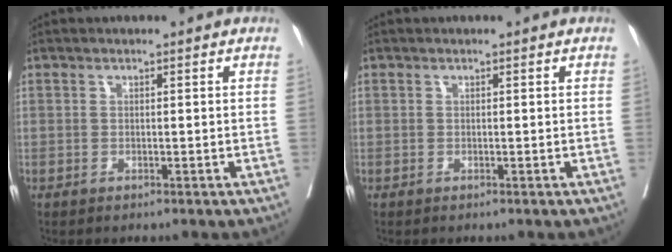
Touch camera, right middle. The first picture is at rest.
{"total": 0.0}